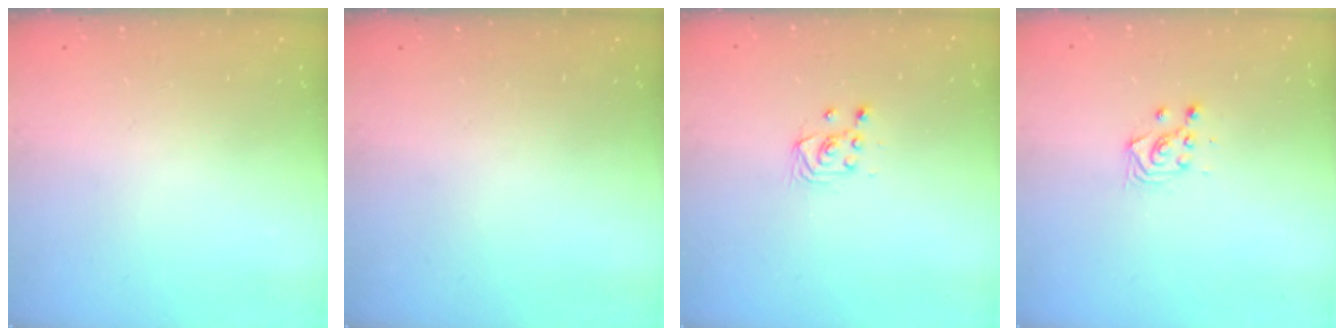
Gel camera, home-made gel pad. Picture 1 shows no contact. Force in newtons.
{"total": 0.0}
{"total": 2.9, "press": 2.6, "slide": 1.3}
{"total": 3.6, "press": 3.4, "slide": 1.2}